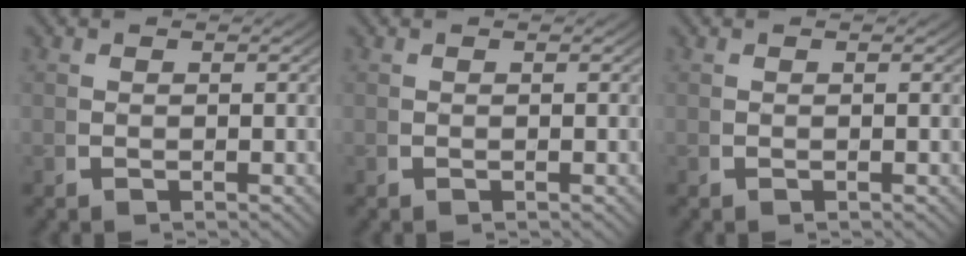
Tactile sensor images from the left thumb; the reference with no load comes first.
{"total": 0.0}
{"total": 0.0}